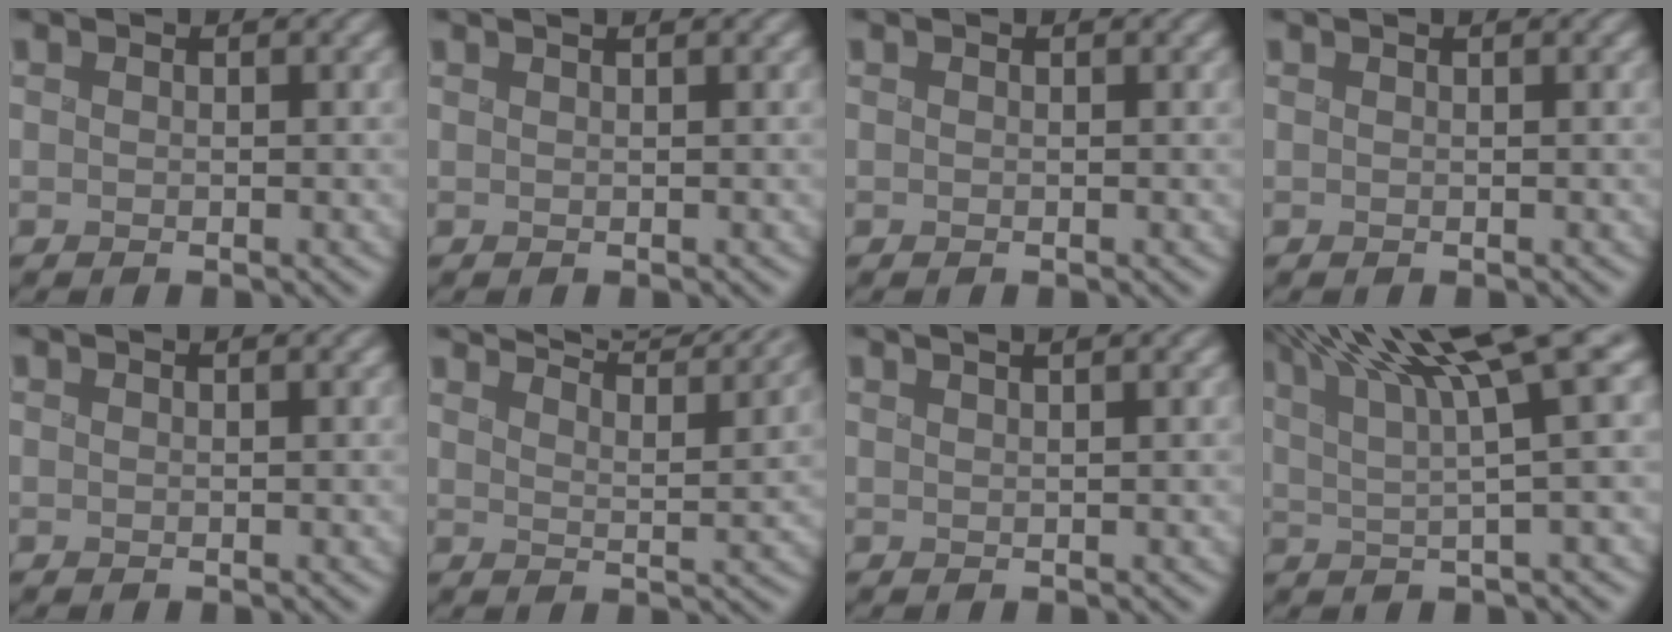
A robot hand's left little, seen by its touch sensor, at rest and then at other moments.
{"total": 0.8, "force": [0.6, 0.1, 0.5], "torque": [0.005, 0.007, 0.000]}
{"total": 0.0}
{"total": 0.0}
{"total": 0.0}
{"total": 9.3, "force": [8.1, 1.9, 4.1], "torque": [-0.052, 0.015, 0.081]}
{"total": 2.2, "force": [1.5, 0.6, 1.5], "torque": [0.008, 0.016, -0.004]}
{"total": 11.9, "force": [6.2, 2.4, 9.9], "torque": [-0.138, 0.026, 0.089]}